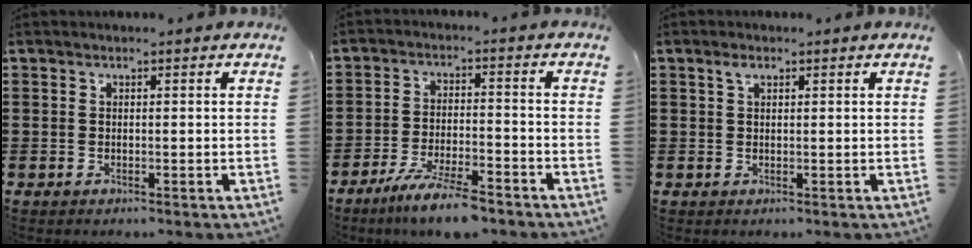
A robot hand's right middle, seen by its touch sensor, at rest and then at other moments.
{"total": 7.1, "force": [-5.9, 0.7, 3.8], "torque": [-0.077, -0.009, -0.111]}
{"total": 1.5, "force": [0.9, 0.6, 1.1], "torque": [-0.023, 0.004, 0.015]}